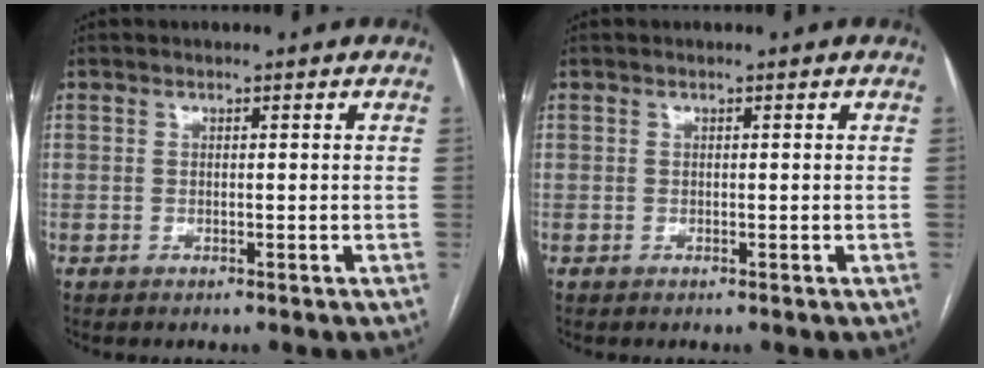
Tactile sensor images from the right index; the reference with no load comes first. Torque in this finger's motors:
{"motor_torque": [0.00, 0.00, 0.00, 0.01]}